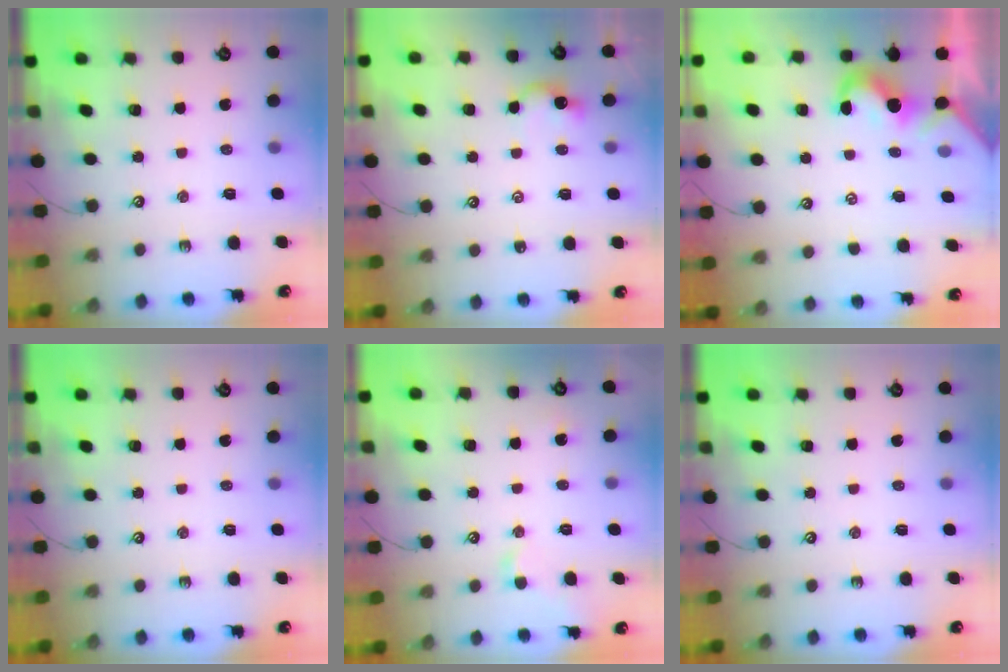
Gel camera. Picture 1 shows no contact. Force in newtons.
{"total": 2.1, "press": 2.1, "slide": 0.5}
{"total": 0.0}
{"total": 0.0}
{"total": 1.0, "press": 0.9, "slide": 0.3}
{"total": 0.0}